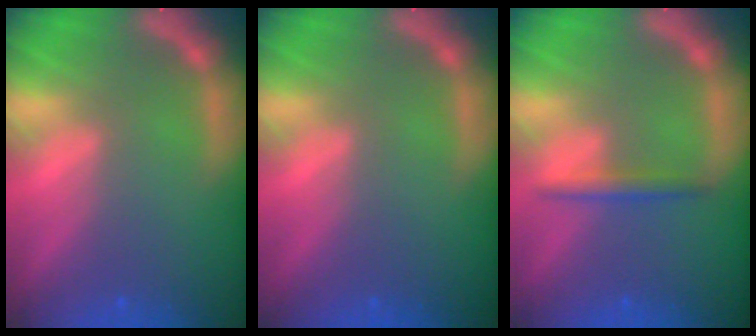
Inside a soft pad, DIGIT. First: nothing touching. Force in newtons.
{"total": 0.0}
{"total": 1.9}